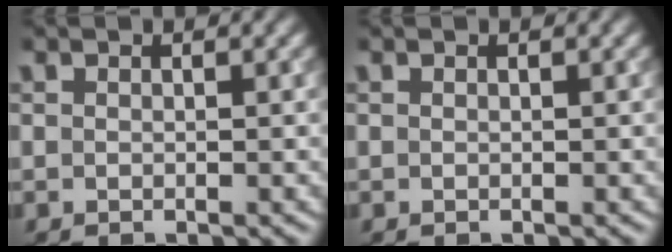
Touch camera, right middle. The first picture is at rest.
{"total": 0.0}